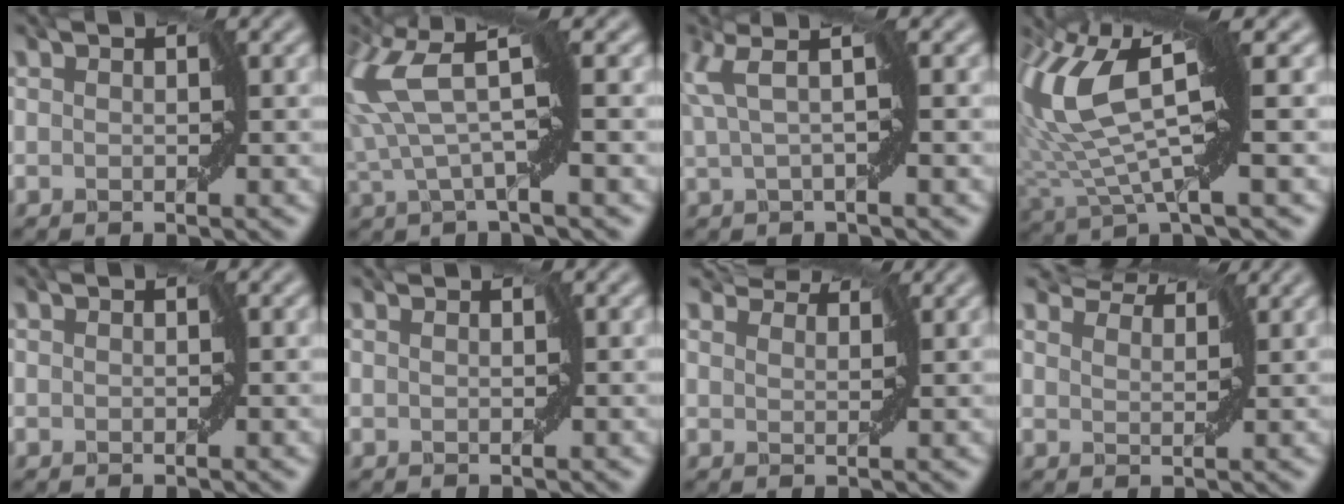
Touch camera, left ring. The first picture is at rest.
{"total": 5.5, "force": [1.1, 1.3, 5.2], "torque": [-0.122, 0.004, 0.014]}
{"total": 2.9, "force": [1.0, -0.1, 2.7], "torque": [-0.053, 0.012, 0.015]}
{"total": 8.7, "force": [2.7, 2.6, 7.8], "torque": [-0.182, -0.003, 0.050]}
{"total": 0.0}
{"total": 0.0}
{"total": 2.1, "force": [1.9, 0.7, 0.6], "torque": [-0.012, 0.003, 0.022]}
{"total": 3.8, "force": [3.7, 0.6, 0.9], "torque": [-0.020, 0.011, 0.050]}